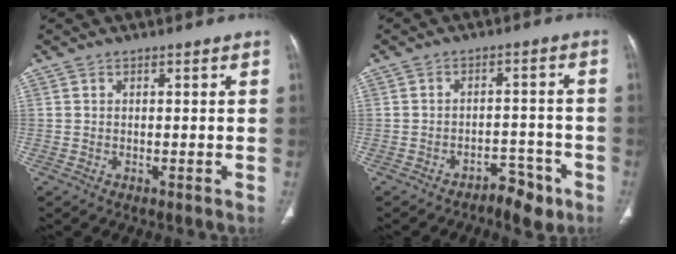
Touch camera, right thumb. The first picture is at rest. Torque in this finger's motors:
{"motor_torque": [-0.15, 0.00, -0.12, 0.02, 0.00]}